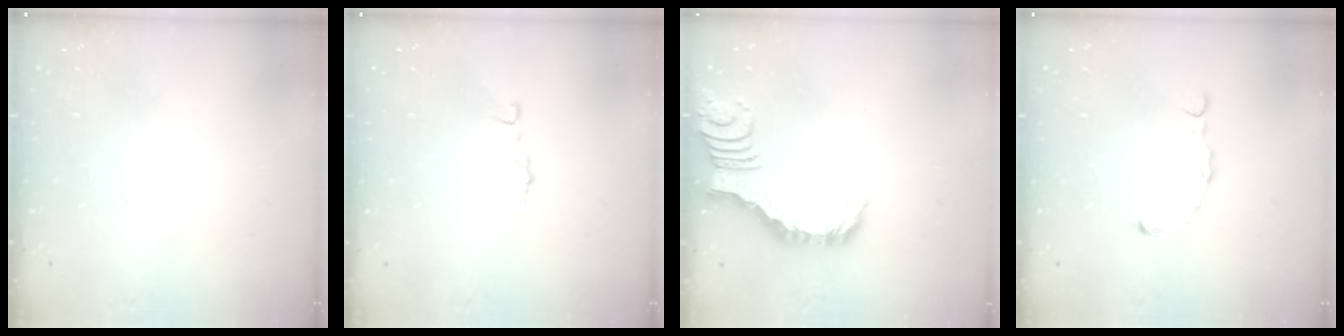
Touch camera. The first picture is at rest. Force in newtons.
{"total": 2.9, "press": 2.9, "slide": 0.3}
{"total": 2.9, "press": 2.8, "slide": 0.5}
{"total": 2.8, "press": 2.8, "slide": 0.1}